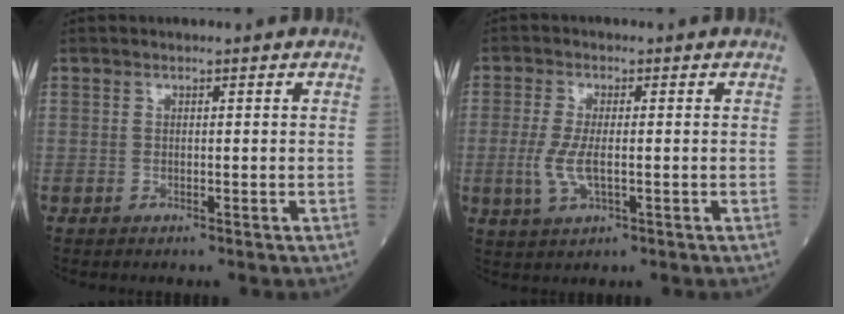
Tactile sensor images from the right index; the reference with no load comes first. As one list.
[{"total": 4.9, "force": [-0.8, 1.5, 4.6], "torque": [-0.109, -0.009, -0.016]}]